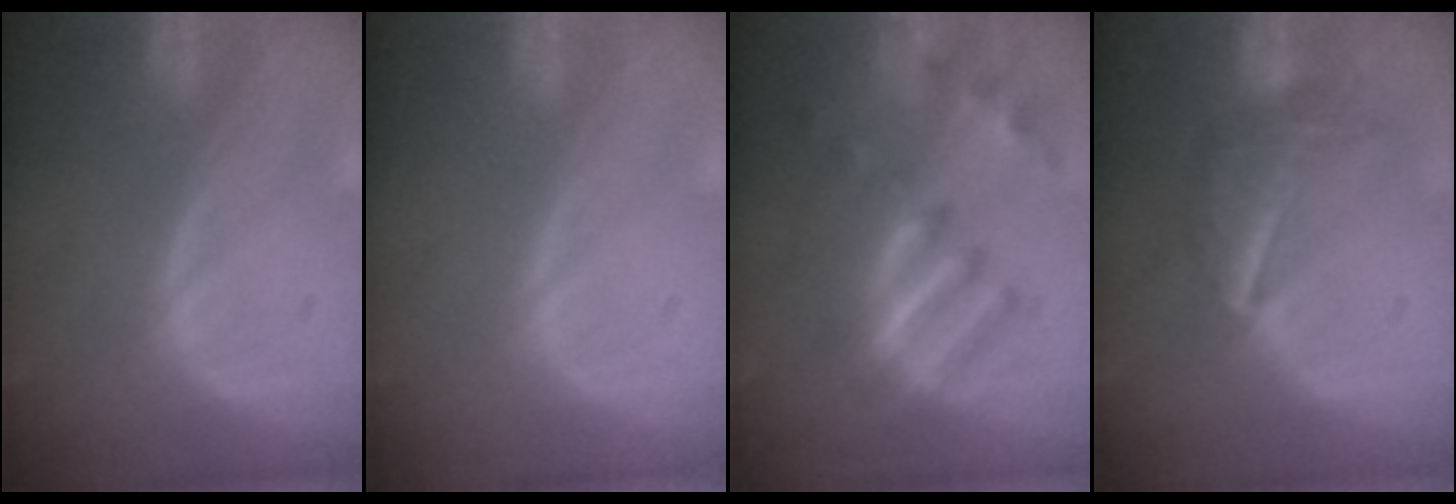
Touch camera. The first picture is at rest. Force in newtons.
{"total": 0.0}
{"total": 9.6, "press": 8.3, "slide": 4.7}
{"total": 6.3, "press": 6.0, "slide": 2.1}